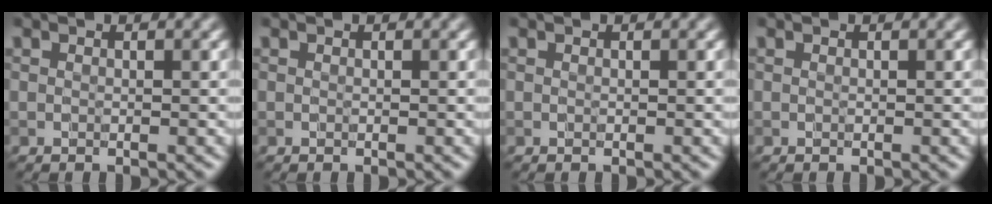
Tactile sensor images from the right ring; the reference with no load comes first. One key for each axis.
{"total": 0.0}
{"total": 0.0}
{"total": 0.0}